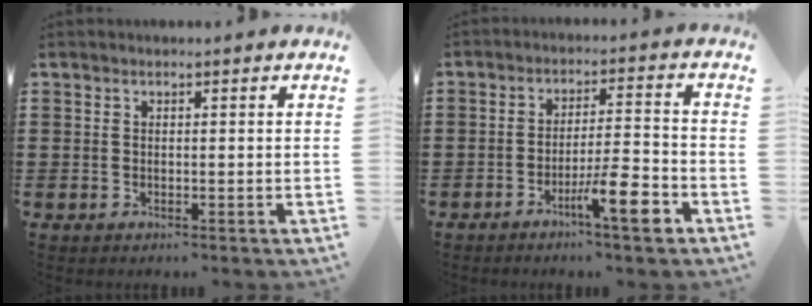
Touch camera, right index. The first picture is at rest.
{"total": 8.1, "force": [-4.8, 0.9, 6.4], "torque": [-0.112, -0.002, -0.085]}